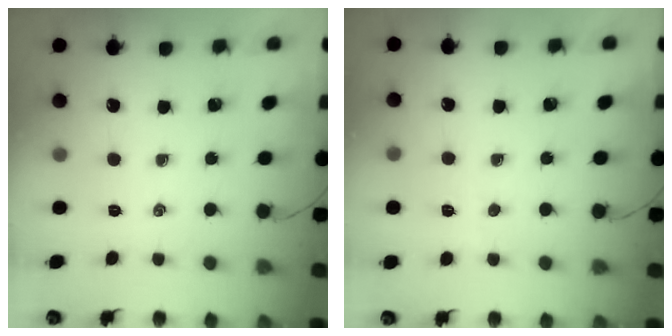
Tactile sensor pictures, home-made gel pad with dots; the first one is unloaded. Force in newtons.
{"total": 2.8, "press": 2.7, "slide": 0.8}